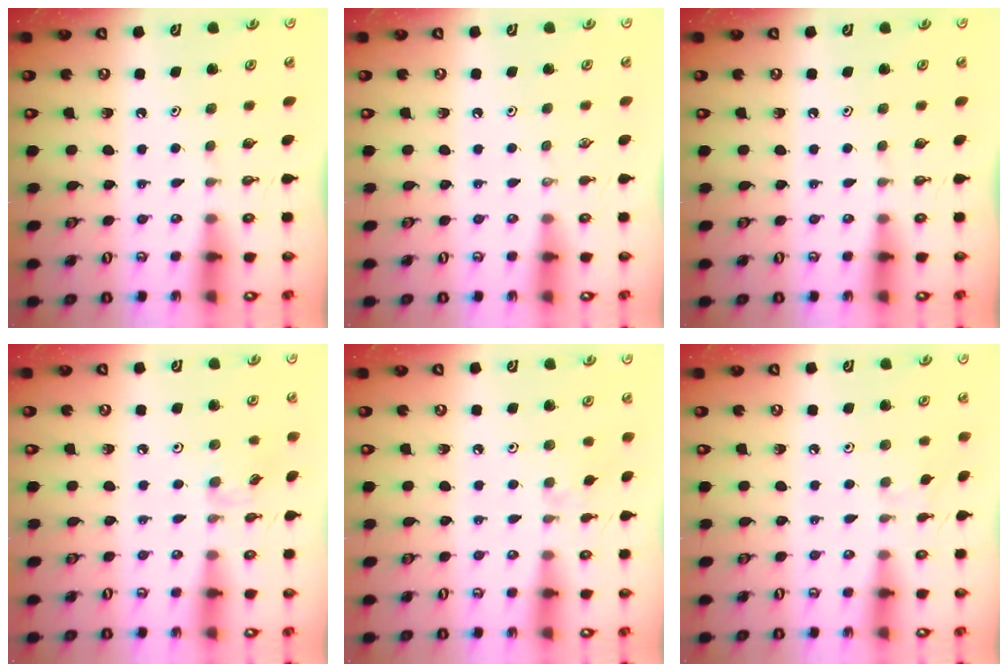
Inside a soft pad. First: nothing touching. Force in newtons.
{"total": 0.0}
{"total": 0.0}
{"total": 2.9, "press": 2.8, "slide": 0.5}
{"total": 1.5, "press": 1.4, "slide": 0.4}
{"total": 2.3, "press": 2.3, "slide": 0.6}